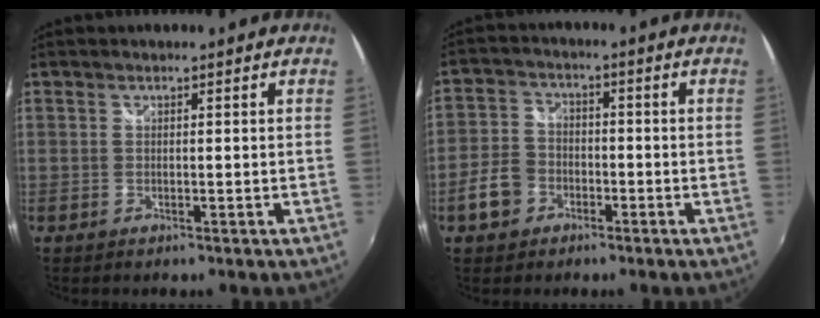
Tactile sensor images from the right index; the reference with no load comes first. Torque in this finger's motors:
{"motor_torque": [0.09, 0.02, -0.26, -0.21]}